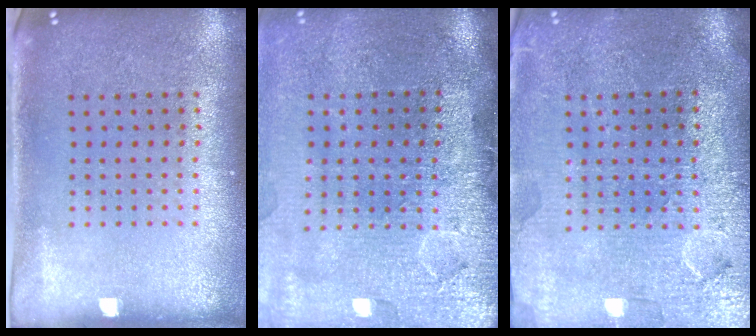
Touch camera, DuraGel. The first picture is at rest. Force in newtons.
{"total": 4.5, "press": 3.7, "slide": 2.6}
{"total": 3.6, "press": 3.4, "slide": 1.4}